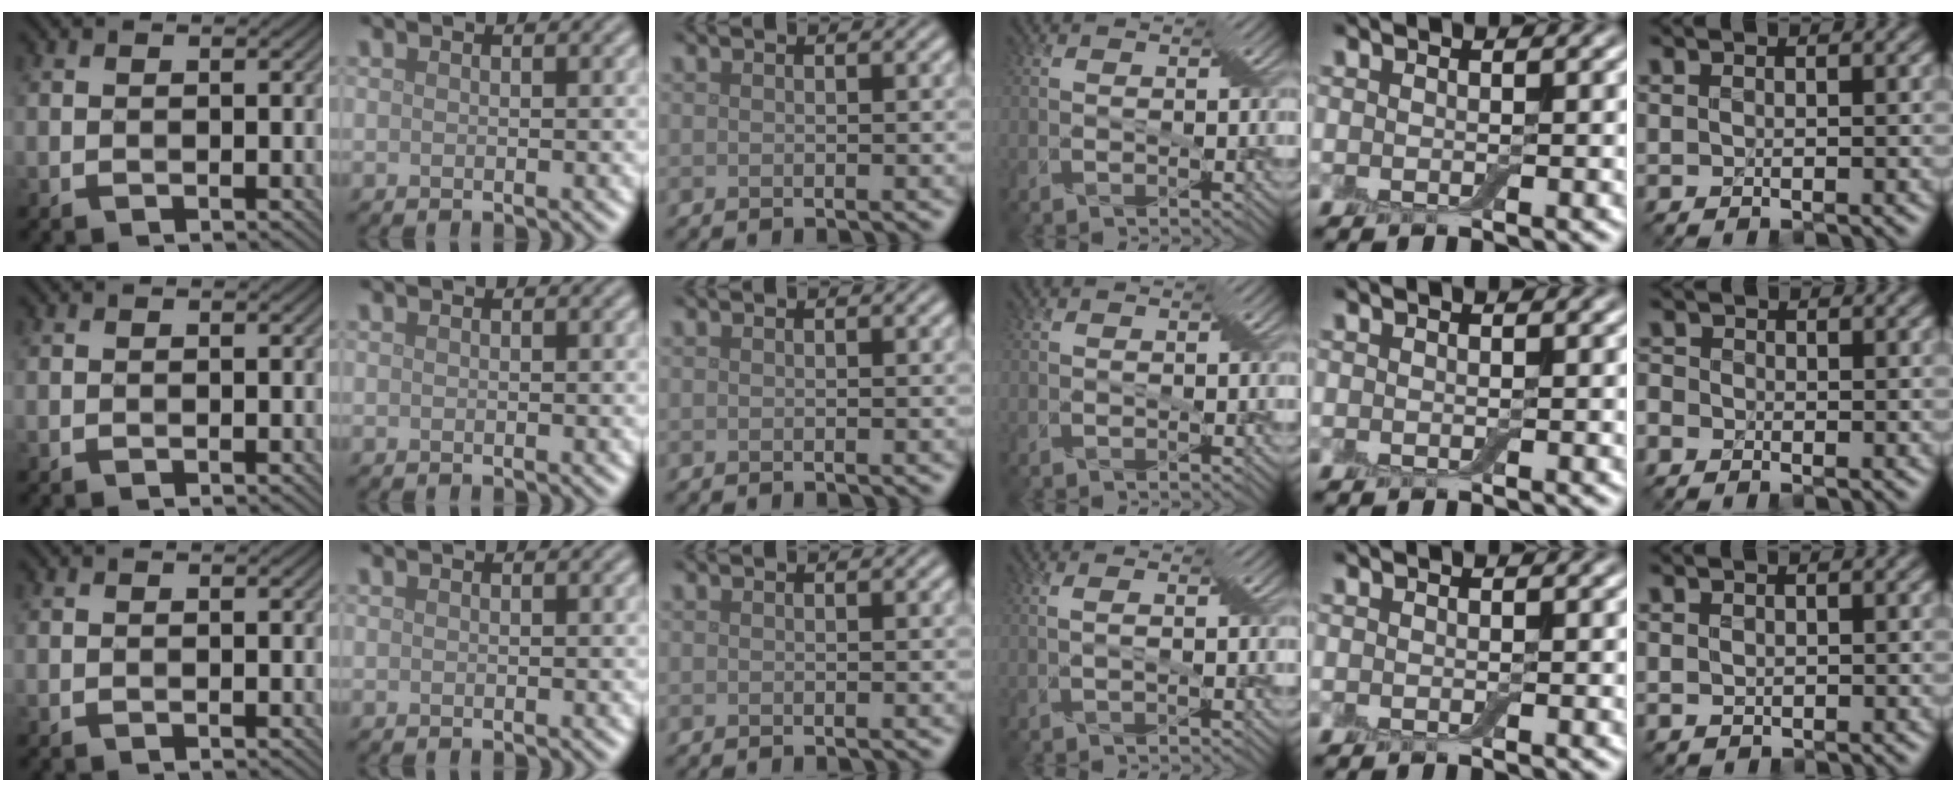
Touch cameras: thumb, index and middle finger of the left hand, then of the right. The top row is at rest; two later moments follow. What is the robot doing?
{"motion": "cut", "object": "aluminum foil"}